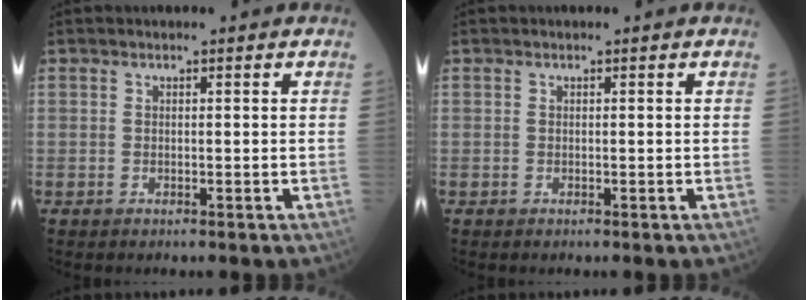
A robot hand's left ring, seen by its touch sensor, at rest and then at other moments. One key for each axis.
{"total": 0.0}